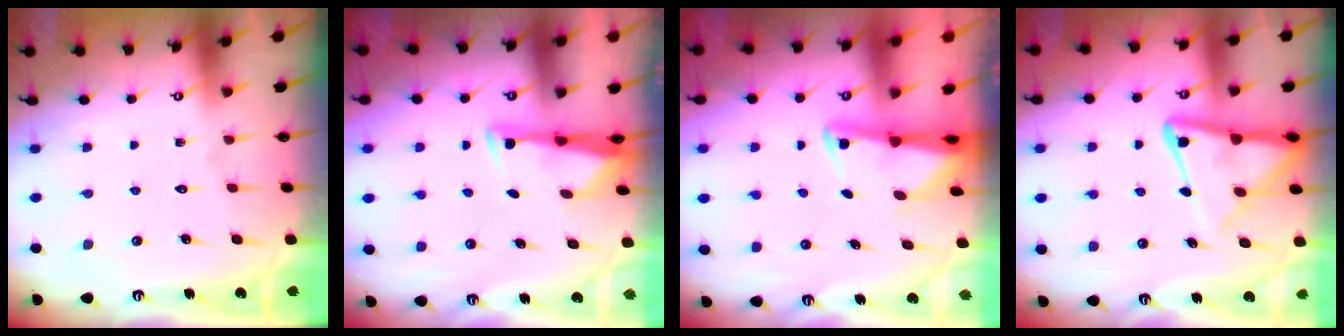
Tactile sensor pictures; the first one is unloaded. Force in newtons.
{"total": 3.4, "press": 3.3, "slide": 1.0}
{"total": 2.4, "press": 2.4, "slide": 0.5}
{"total": 12.0, "press": 11.9, "slide": 1.2}